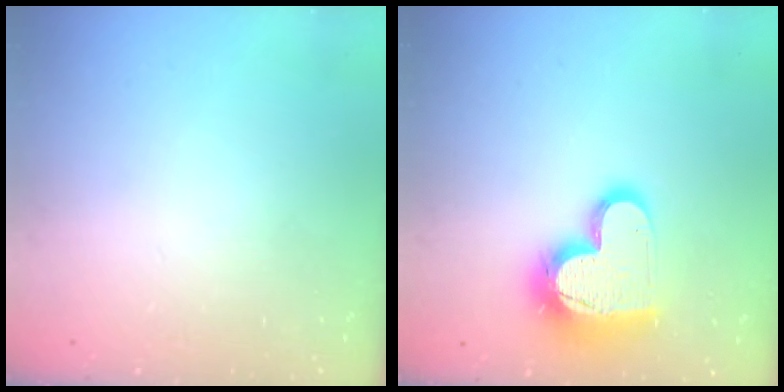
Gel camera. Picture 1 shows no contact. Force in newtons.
{"total": 16.6, "press": 16.5, "slide": 1.3}